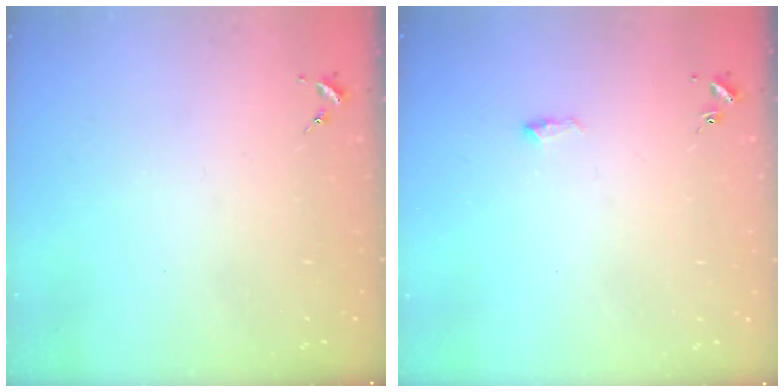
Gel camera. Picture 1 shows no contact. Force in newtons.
{"total": 5.3, "press": 5.3, "slide": 0.7}